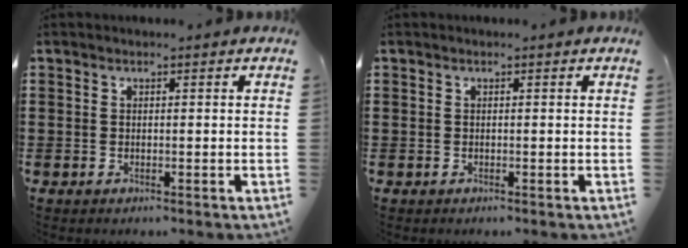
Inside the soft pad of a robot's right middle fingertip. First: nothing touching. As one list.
[{"total": 0.0}]